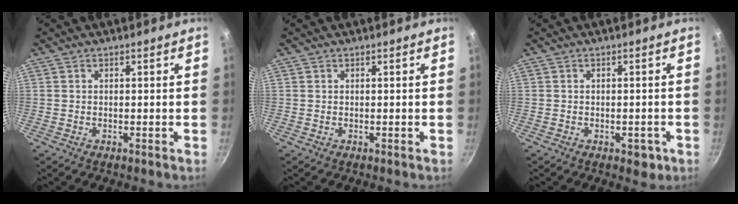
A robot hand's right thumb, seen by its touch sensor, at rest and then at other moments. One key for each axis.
{"total": 0.0}
{"total": 2.9, "fx": -1.3, "fy": 1.8, "fz": 1.9, "tx": -0.013, "ty": 0.010, "tz": -0.004}